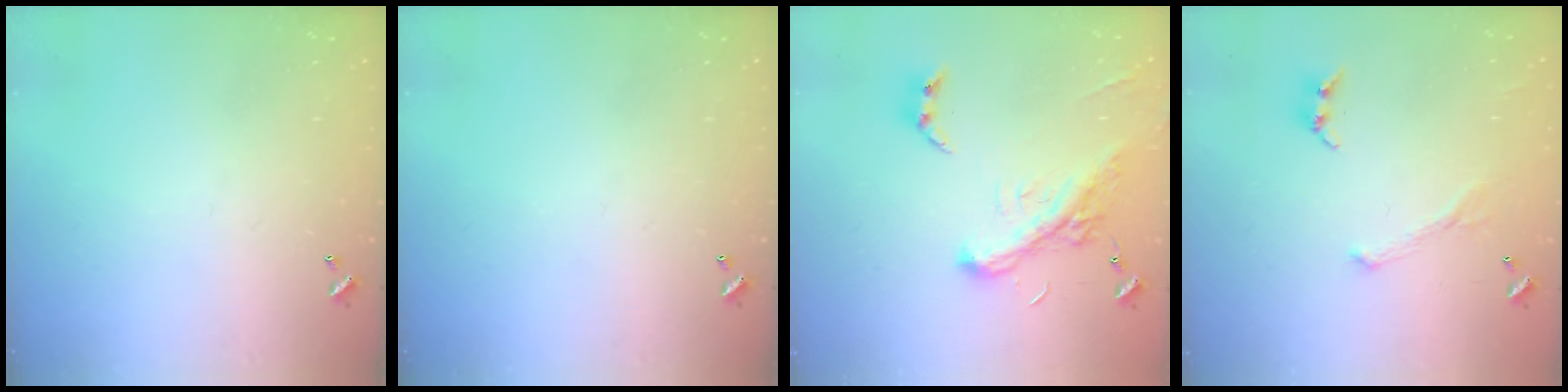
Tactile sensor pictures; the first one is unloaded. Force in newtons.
{"total": 0.0}
{"total": 5.7, "press": 5.7, "slide": 0.7}
{"total": 2.7, "press": 2.6, "slide": 0.7}